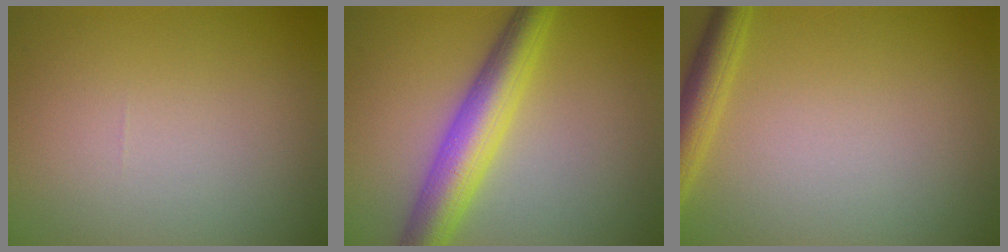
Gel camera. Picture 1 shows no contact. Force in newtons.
{"total": 6.3, "press": 6.3, "slide": 0.2}
{"total": 3.0, "press": 2.9, "slide": 0.2}